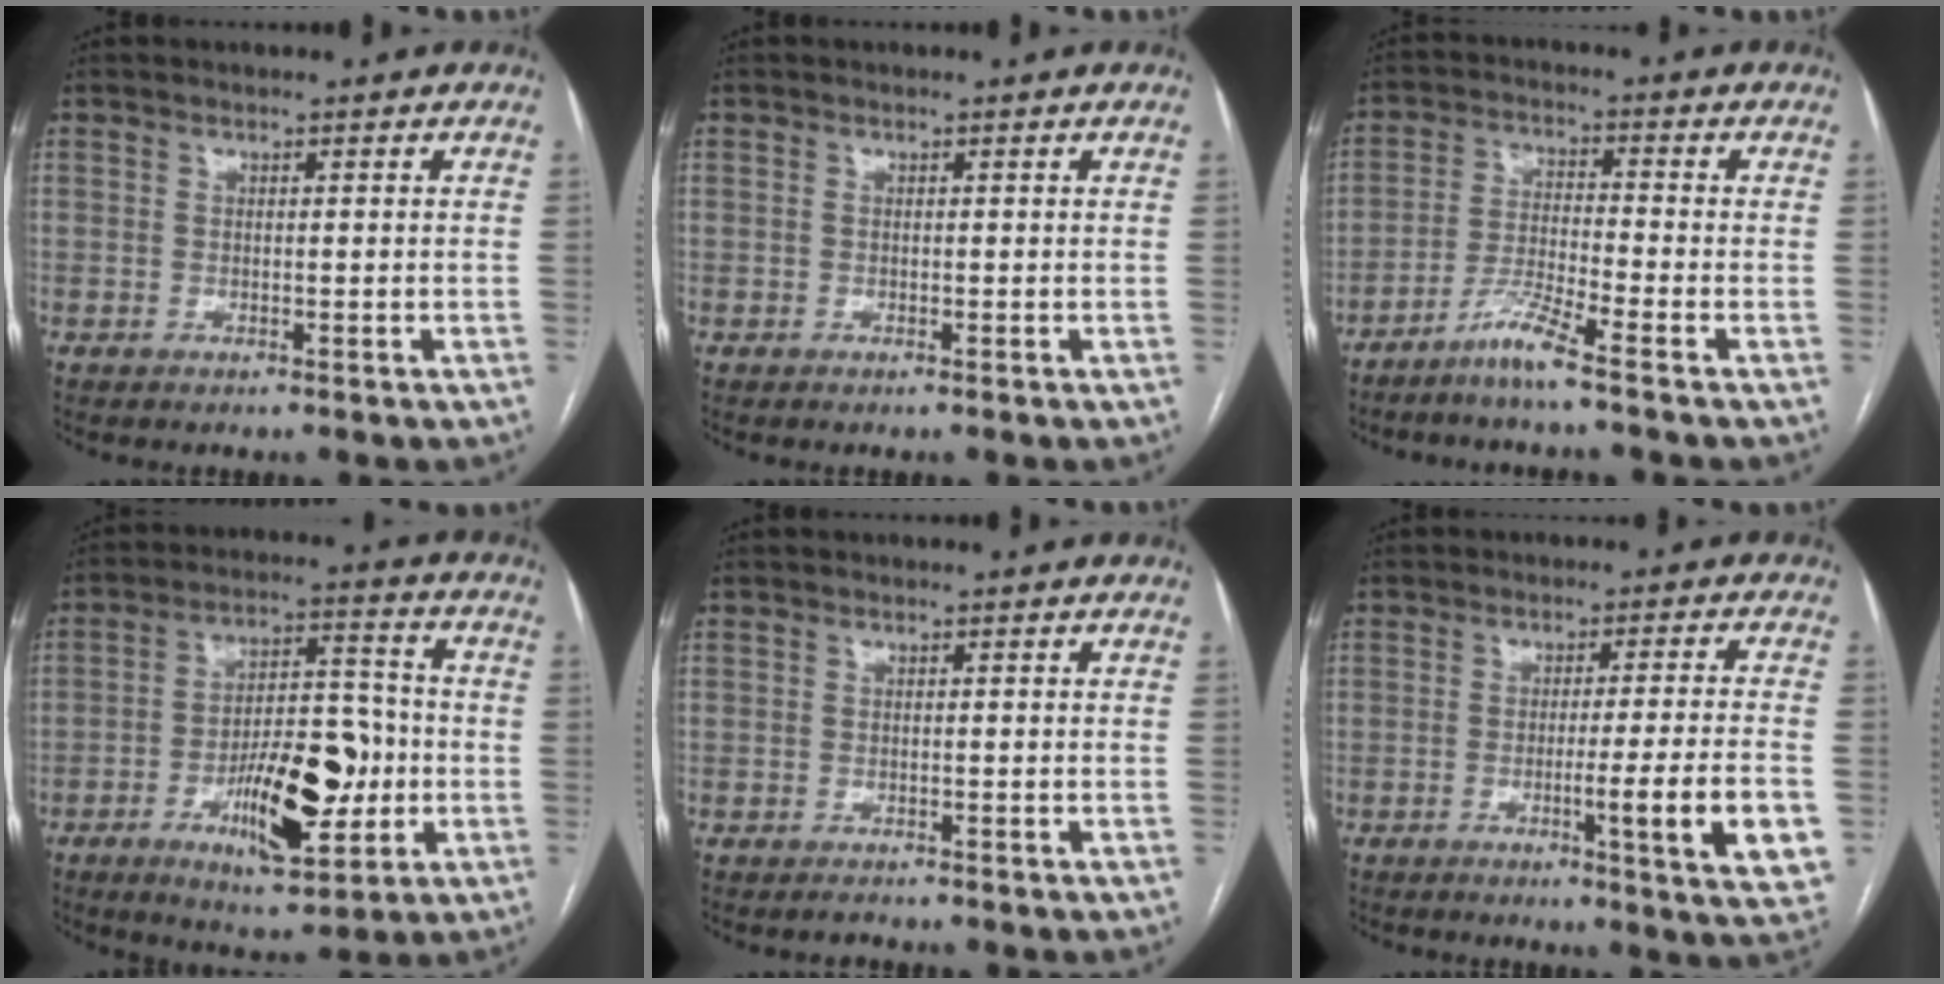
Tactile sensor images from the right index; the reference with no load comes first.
{"total": 0.0}
{"total": 5.7, "force": [-4.4, -0.9, 3.4], "torque": [-0.070, -0.018, -0.096]}
{"total": 14.6, "force": [-4.1, 5.2, 13.1], "torque": [-0.212, 0.013, -0.059]}
{"total": 0.9, "force": [-0.8, 0.4, 0.0], "torque": [0.000, 0.000, -0.010]}
{"total": 10.6, "force": [-3.3, -0.5, 10.1], "torque": [-0.128, -0.018, -0.046]}